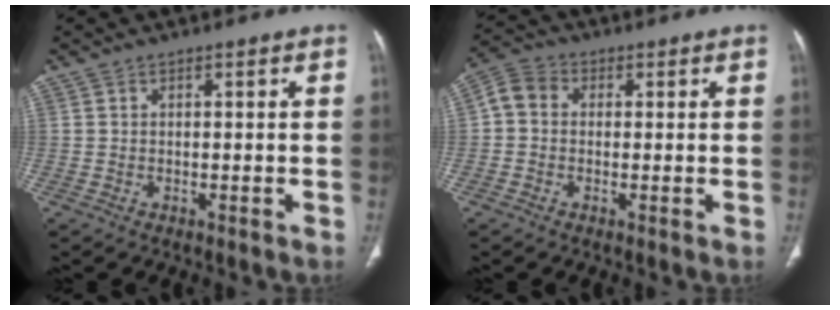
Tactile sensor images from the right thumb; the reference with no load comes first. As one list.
[{"total": 5.0, "force": [0.2, 4.2, 2.7], "torque": [-0.047, 0.016, -0.009]}]